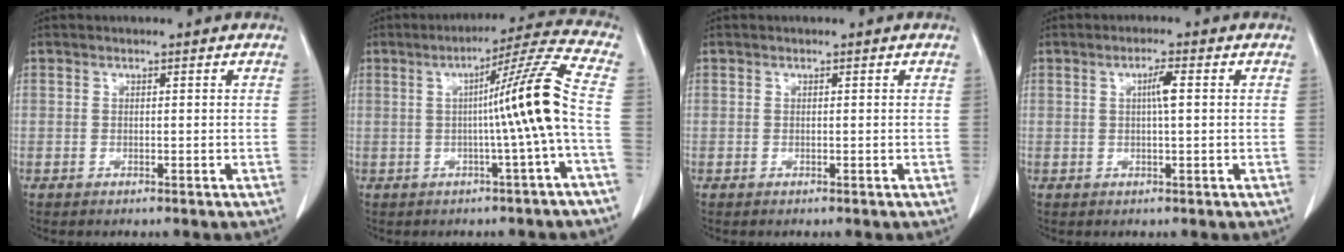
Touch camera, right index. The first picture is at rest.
{"total": 10.8, "force": [-1.0, -2.4, 10.4], "torque": [-0.149, 0.013, -0.011]}
{"total": 0.0}
{"total": 2.6, "force": [0.5, 0.2, 2.5], "torque": [-0.044, 0.003, 0.008]}